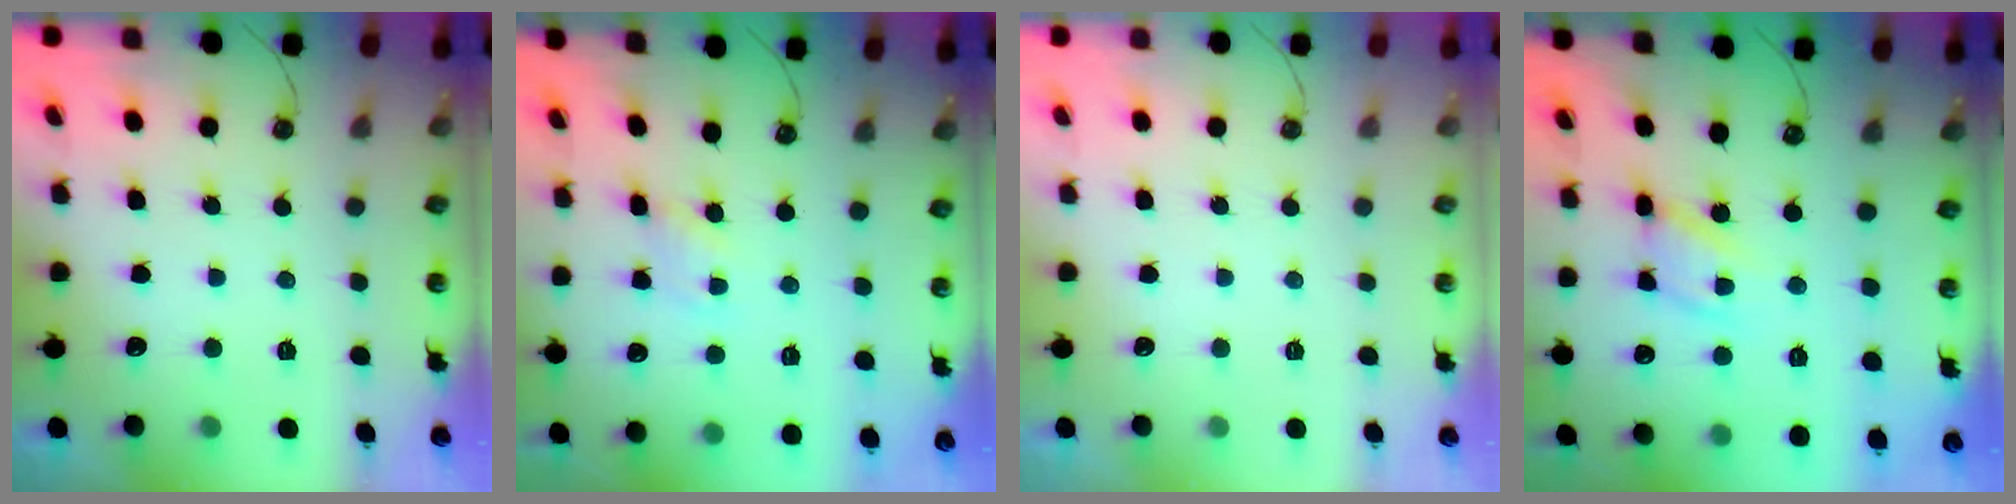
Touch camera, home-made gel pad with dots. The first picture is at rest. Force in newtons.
{"total": 1.9, "press": 1.9, "slide": 0.2}
{"total": 0.0}
{"total": 12.1, "press": 12.0, "slide": 1.3}